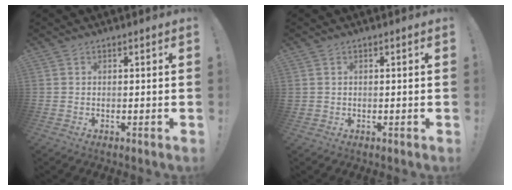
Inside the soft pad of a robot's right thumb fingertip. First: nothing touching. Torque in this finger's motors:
{"motor_torque": [-0.29, 0.50, 0.30, 0.17, 0.00]}